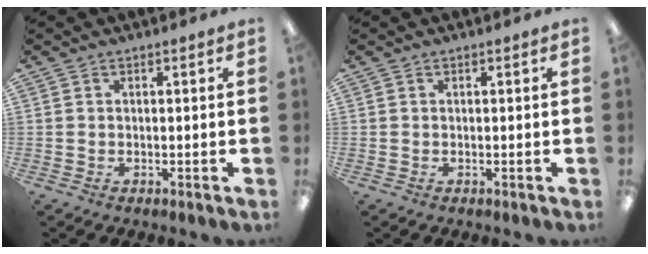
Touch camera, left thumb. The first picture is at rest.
{"total": 0.0}